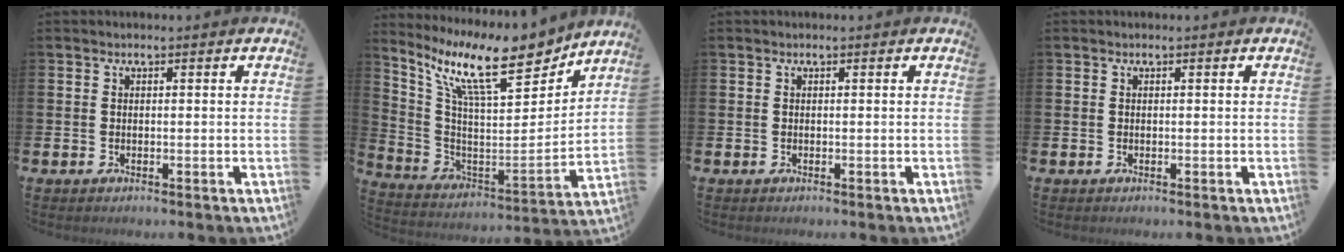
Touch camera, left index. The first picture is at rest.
{"total": 13.5, "force": [10.5, 3.3, 7.8], "torque": [-0.174, -0.065, 0.175]}
{"total": 0.0}
{"total": 0.0}